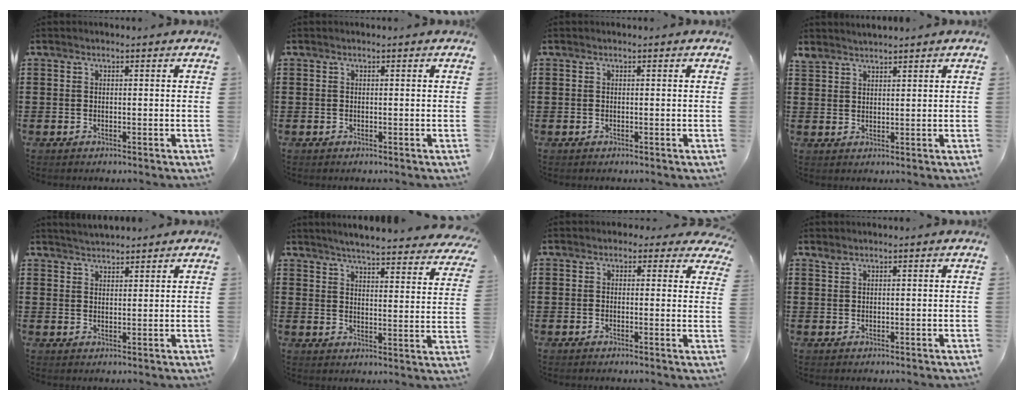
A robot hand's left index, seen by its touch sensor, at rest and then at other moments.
{"total": 0.0}
{"total": 0.0}
{"total": 2.1, "force": [2.1, 0.2, -0.2], "torque": [-0.002, 0.000, 0.043]}
{"total": 2.4, "force": [2.4, 0.2, 0.0], "torque": [-0.006, -0.001, 0.046]}
{"total": 4.7, "force": [4.5, -0.4, 1.5], "torque": [-0.048, -0.029, 0.076]}
{"total": 1.6, "force": [0.8, 1.2, 0.7], "torque": [-0.013, 0.007, 0.011]}
{"total": 0.9, "force": [0.8, 0.2, 0.3], "torque": [-0.009, 0.000, 0.016]}